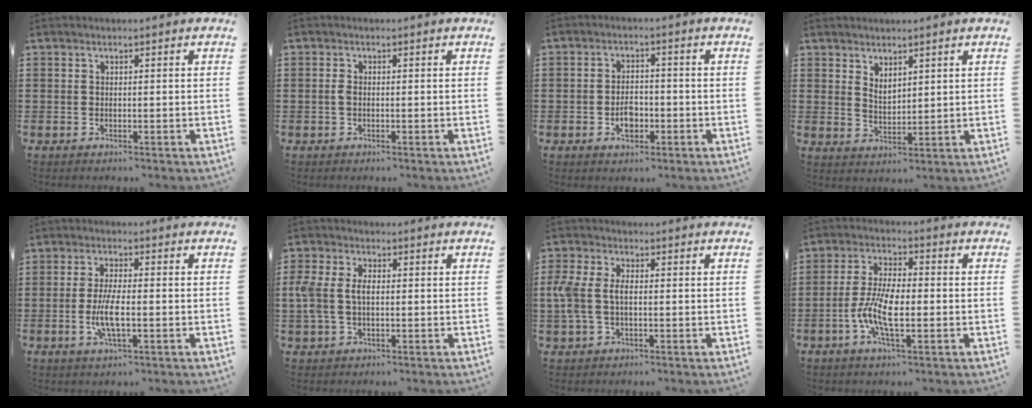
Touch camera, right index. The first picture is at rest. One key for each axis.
{"total": 1.2, "fx": -0.2, "fy": 0.7, "fz": 1.0, "tx": -0.028, "ty": -0.001, "tz": -0.008}
{"total": 3.7, "fx": -1.4, "fy": 2.2, "fz": 2.6, "tx": -0.043, "ty": -0.003, "tz": -0.025}
{"total": 2.6, "fx": 2.2, "fy": 1.2, "fz": 0.7, "tx": -0.019, "ty": 0.003, "tz": 0.043}
{"total": 5.4, "fx": -1.3, "fy": 1.4, "fz": 5.1, "tx": -0.113, "ty": -0.006, "tz": -0.031}
{"total": 4.7, "fx": 0.0, "fy": 2.9, "fz": 3.7, "tx": -0.106, "ty": -0.002, "tz": -0.011}
{"total": 5.0, "fx": -0.3, "fy": 2.9, "fz": 4.1, "tx": -0.116, "ty": -0.006, "tz": -0.016}
{"total": 7.8, "fx": -2.1, "fy": 2.5, "fz": 7.1, "tx": -0.160, "ty": -0.012, "tz": -0.045}